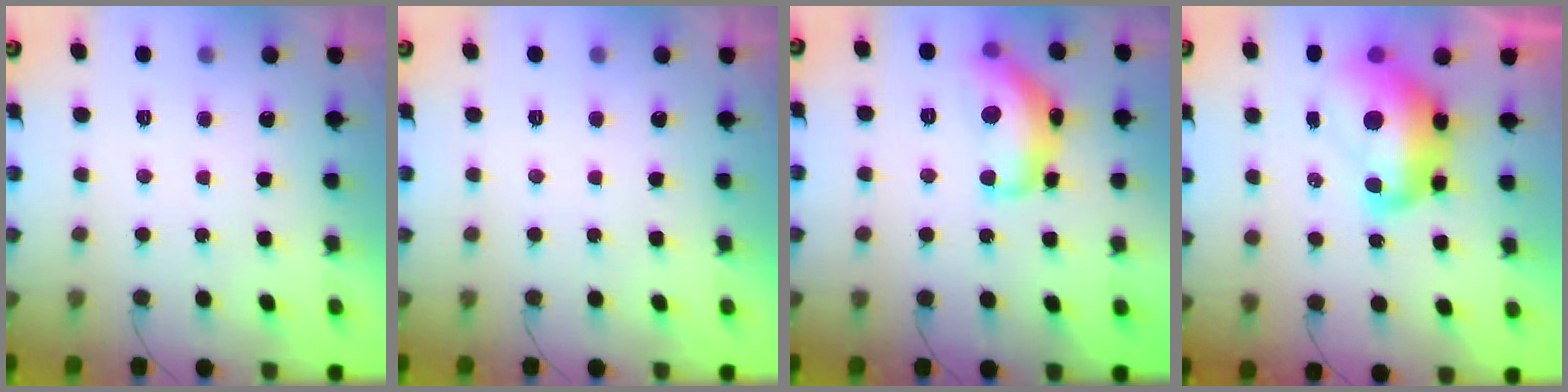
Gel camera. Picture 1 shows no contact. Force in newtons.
{"total": 0.0}
{"total": 15.4, "press": 15.4, "slide": 0.7}
{"total": 15.2, "press": 15.2, "slide": 1.2}